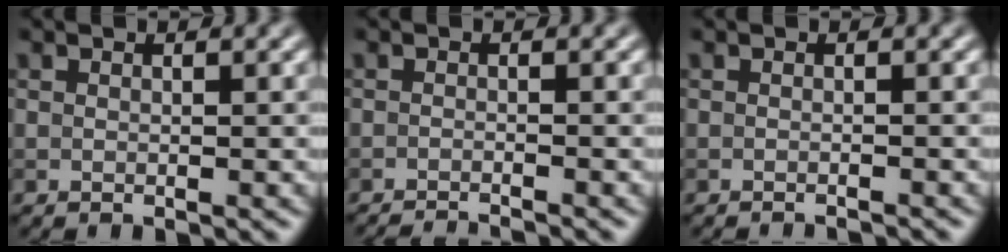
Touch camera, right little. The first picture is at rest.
{"total": 3.3, "force": [-3.0, 0.5, 1.1], "torque": [-0.011, -0.005, -0.047]}
{"total": 1.4, "force": [-1.3, 0.2, 0.5], "torque": [0.007, -0.001, -0.020]}